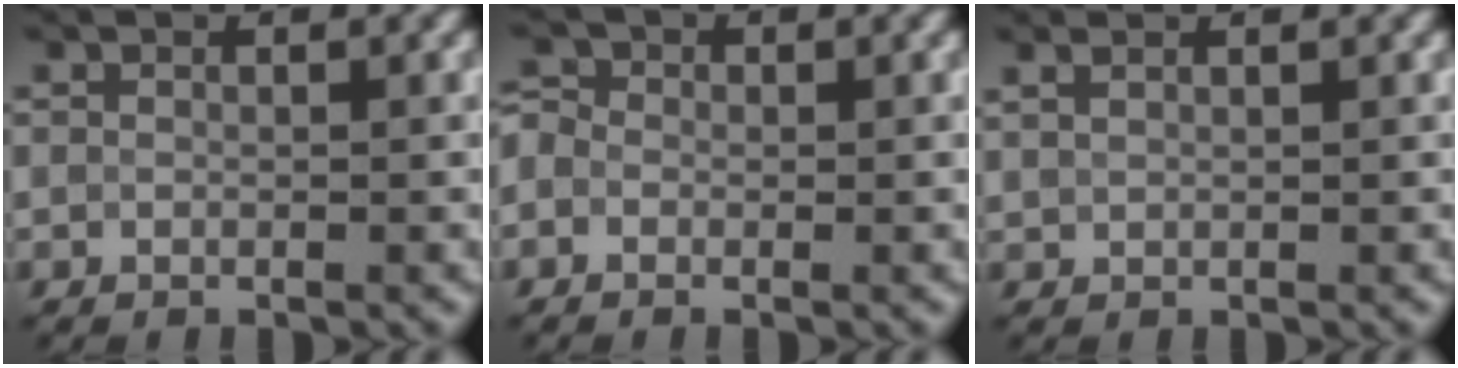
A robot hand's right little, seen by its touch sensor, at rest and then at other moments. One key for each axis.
{"total": 1.9, "fx": 0.0, "fy": 1.7, "fz": 0.9, "tx": -0.008, "ty": 0.009, "tz": -0.020}
{"total": 1.6, "fx": 1.3, "fy": 0.5, "fz": 0.8, "tx": -0.019, "ty": 0.004, "tz": 0.025}